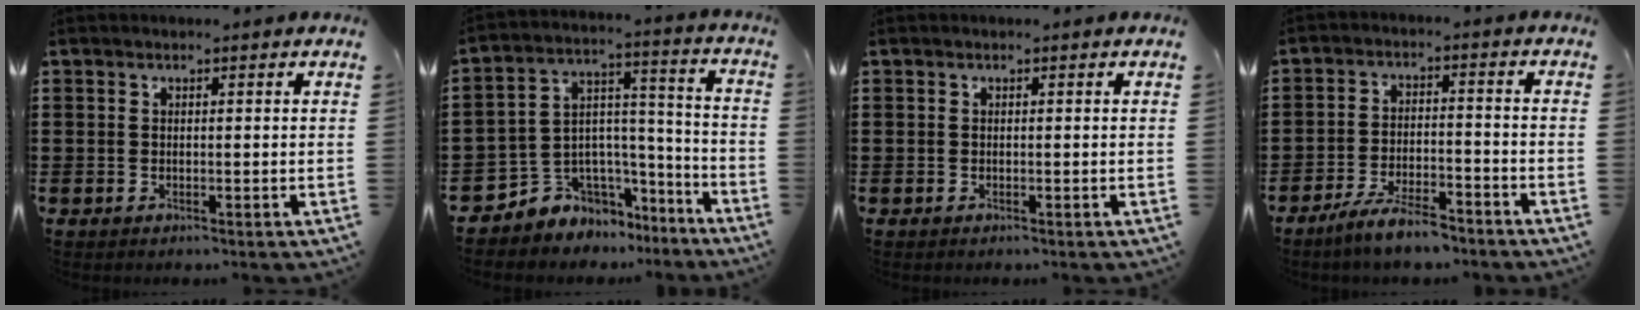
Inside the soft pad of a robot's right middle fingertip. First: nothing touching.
{"total": 5.7, "force": [-3.9, 4.1, -0.7], "torque": [-0.009, 0.000, -0.074]}
{"total": 0.0}
{"total": 6.4, "force": [-5.5, 0.9, 3.1], "torque": [-0.069, -0.003, -0.106]}